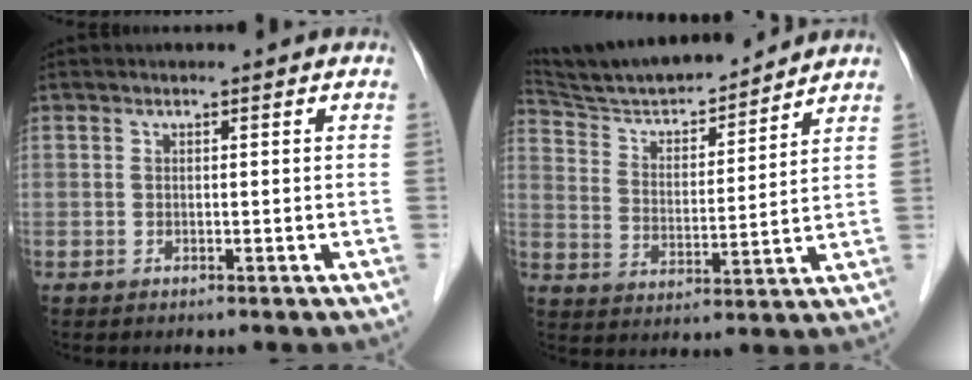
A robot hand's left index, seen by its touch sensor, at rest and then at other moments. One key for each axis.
{"total": 14.9, "fx": 14.0, "fy": 1.7, "fz": 4.9, "tx": -0.090, "ty": 0.001, "tz": 0.236}